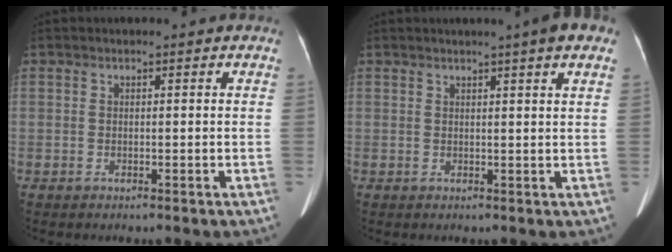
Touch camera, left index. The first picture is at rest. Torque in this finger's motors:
{"motor_torque": [0.94, -1.20, 0.07, 0.05]}